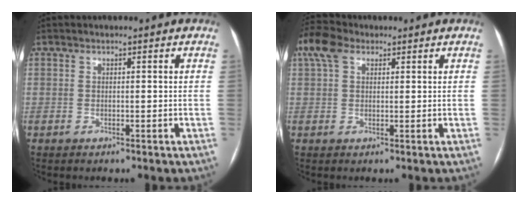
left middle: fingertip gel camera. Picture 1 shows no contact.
{"total": 5.5, "force": [3.0, 3.1, 3.4], "torque": [-0.083, 0.036, 0.061]}